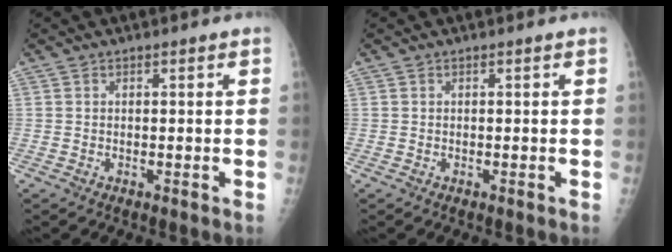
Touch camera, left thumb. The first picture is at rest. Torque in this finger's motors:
{"motor_torque": [-0.01, 0.03, -0.04, -0.05, 0.00]}